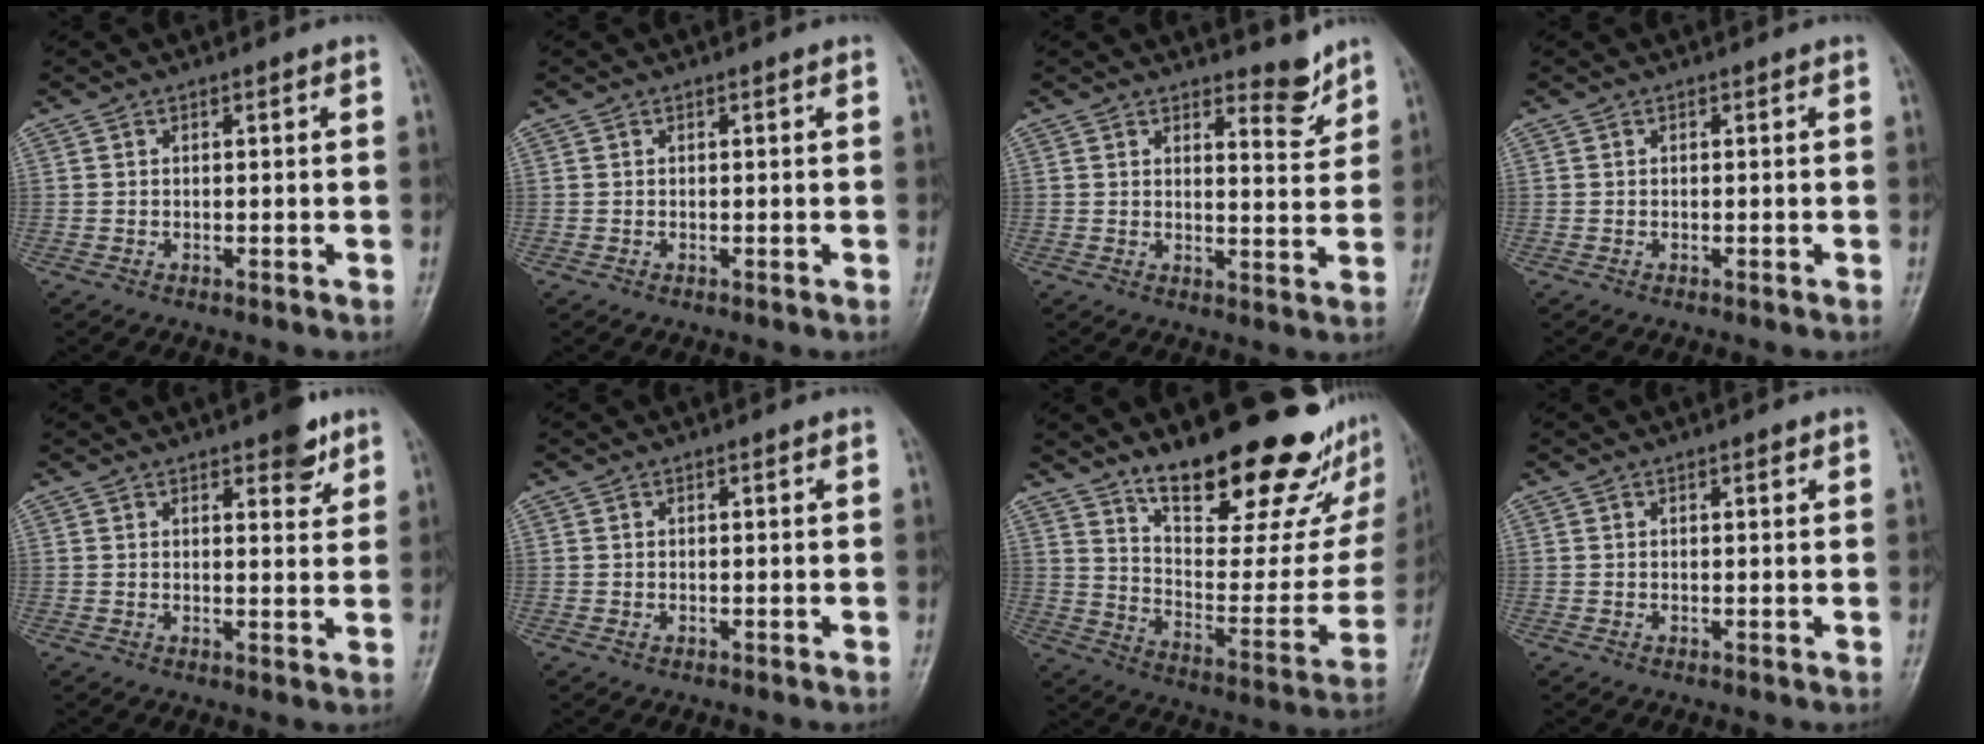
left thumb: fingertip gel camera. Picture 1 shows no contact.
{"total": 0.0}
{"total": 4.8, "force": [4.0, 1.4, 2.1], "torque": [-0.013, -0.038, 0.057]}
{"total": 0.0}
{"total": 5.6, "force": [3.5, 2.1, 3.7], "torque": [-0.031, -0.018, 0.042]}
{"total": 0.7, "force": [0.2, 0.3, 0.6], "torque": [-0.010, 0.006, 0.007]}
{"total": 28.7, "force": [19.2, 10.3, 18.7], "torque": [-0.234, -0.099, 0.290]}
{"total": 1.1, "force": [0.6, 0.3, 0.8], "torque": [-0.009, -0.001, 0.009]}